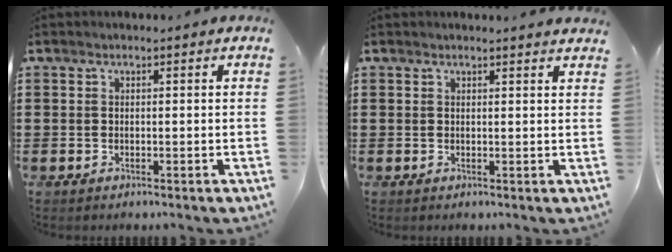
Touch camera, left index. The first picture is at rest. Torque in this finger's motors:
{"motor_torque": [-0.54, 0.54, -0.01, 0.00]}